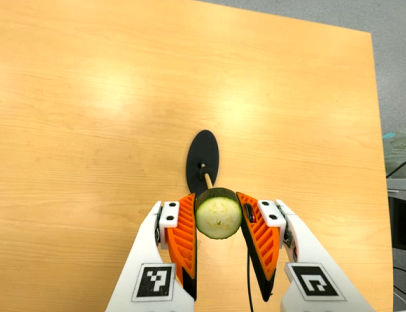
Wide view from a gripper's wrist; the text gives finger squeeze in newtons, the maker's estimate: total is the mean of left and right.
{"total": 8.4, "left": 7.7, "right": 9.1}